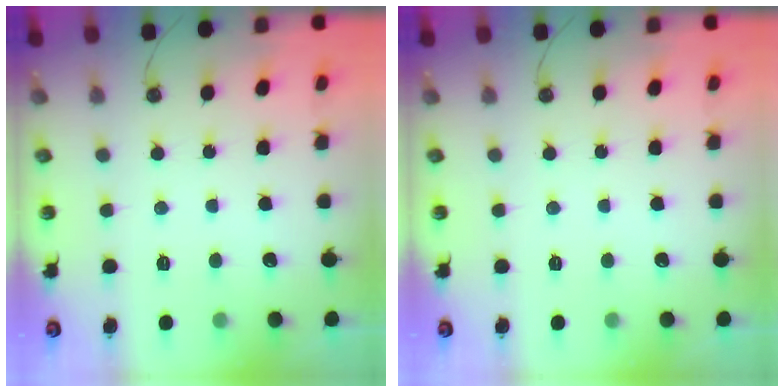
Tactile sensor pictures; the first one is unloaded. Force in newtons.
{"total": 0.0}